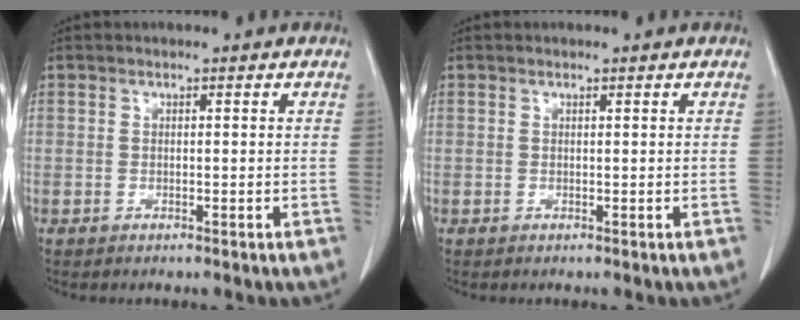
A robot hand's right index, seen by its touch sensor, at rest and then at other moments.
{"total": 0.0}